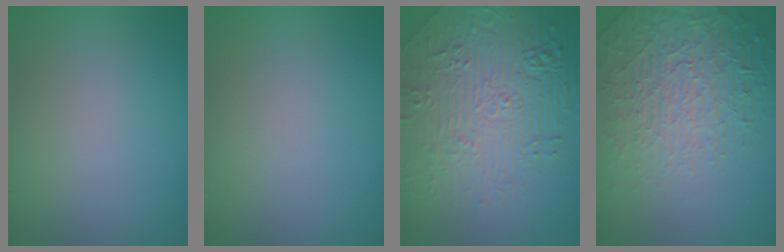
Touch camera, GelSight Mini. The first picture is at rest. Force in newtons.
{"total": 0.0}
{"total": 6.9, "press": 5.6, "slide": 4.0}
{"total": 7.6, "press": 5.5, "slide": 5.2}